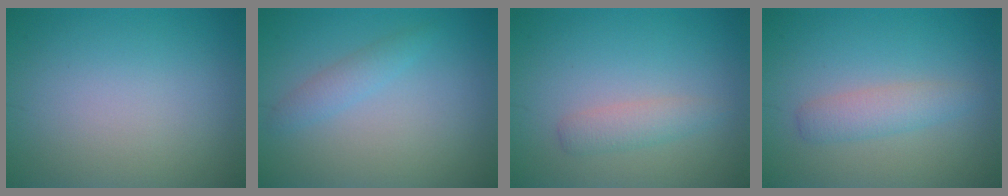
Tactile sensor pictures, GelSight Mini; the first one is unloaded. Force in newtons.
{"total": 1.7, "press": 1.6, "slide": 0.0}
{"total": 1.8, "press": 1.8, "slide": 0.0}
{"total": 2.3, "press": 2.3, "slide": 0.0}